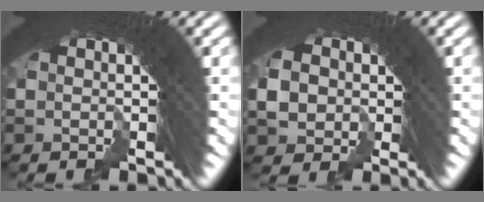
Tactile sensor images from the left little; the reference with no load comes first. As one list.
[{"total": 4.2, "force": [-0.3, 3.8, 1.9], "torque": [-0.039, -0.005, -0.006]}]